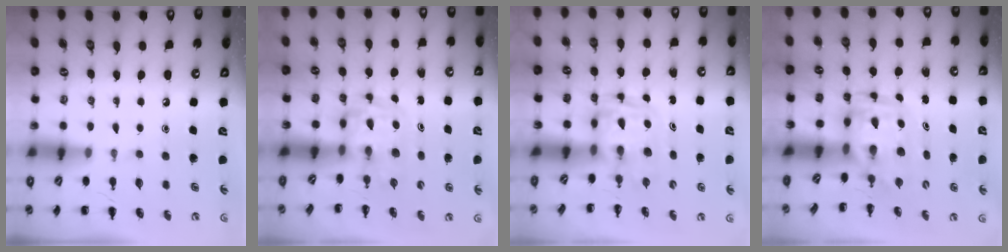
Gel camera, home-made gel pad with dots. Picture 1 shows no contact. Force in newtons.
{"total": 3.5, "press": 3.5, "slide": 0.6}
{"total": 2.7, "press": 2.7, "slide": 0.2}
{"total": 3.9, "press": 3.8, "slide": 0.8}